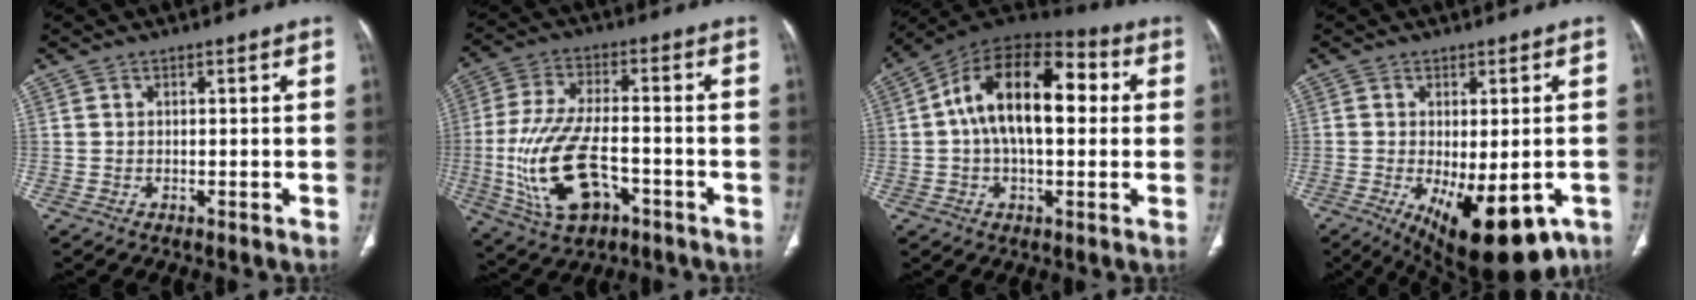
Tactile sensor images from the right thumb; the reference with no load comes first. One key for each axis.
{"total": 16.3, "fx": -4.9, "fy": 8.1, "fz": 13.2, "tx": -0.271, "ty": 0.020, "tz": -0.078}
{"total": 18.6, "fx": 2.3, "fy": 10.0, "fz": 15.6, "tx": -0.241, "ty": 0.039, "tz": 0.028}
{"total": 16.7, "fx": -7.2, "fy": 7.3, "fz": 13.1, "tx": -0.163, "ty": -0.012, "tz": -0.088}